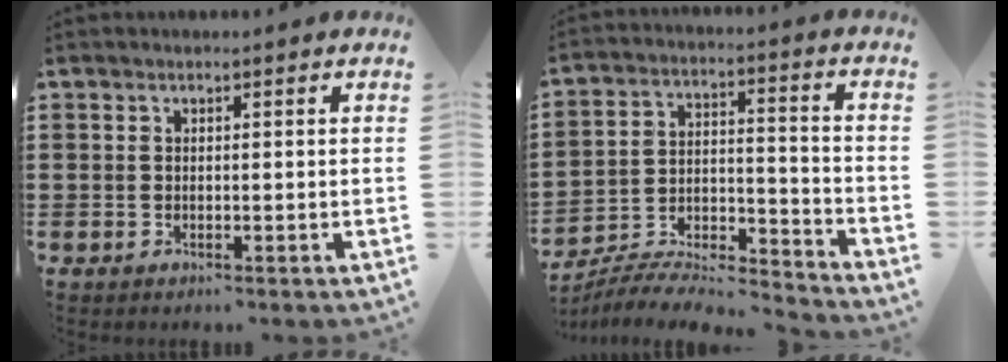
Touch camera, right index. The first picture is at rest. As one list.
[{"total": 7.1, "force": [-6.8, 0.8, 1.9], "torque": [-0.035, 0.002, -0.138]}]